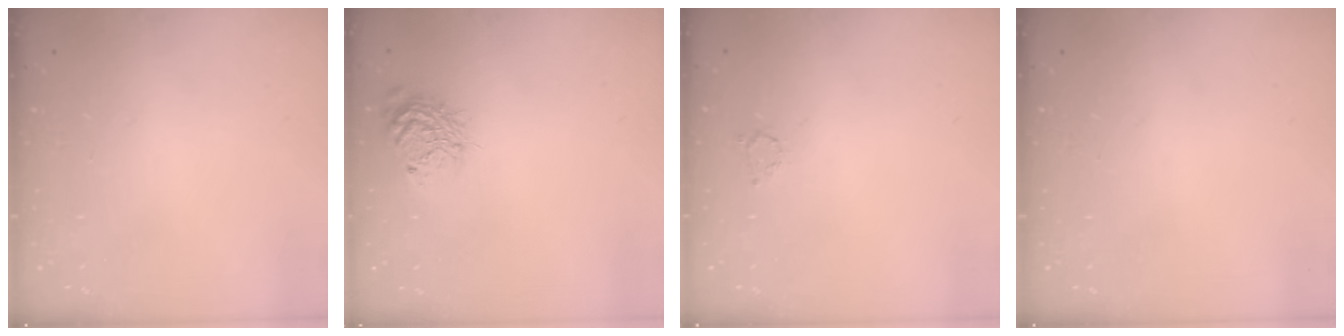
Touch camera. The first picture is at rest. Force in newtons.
{"total": 11.0, "press": 11.0, "slide": 0.5}
{"total": 2.5, "press": 2.5, "slide": 0.4}
{"total": 0.0}